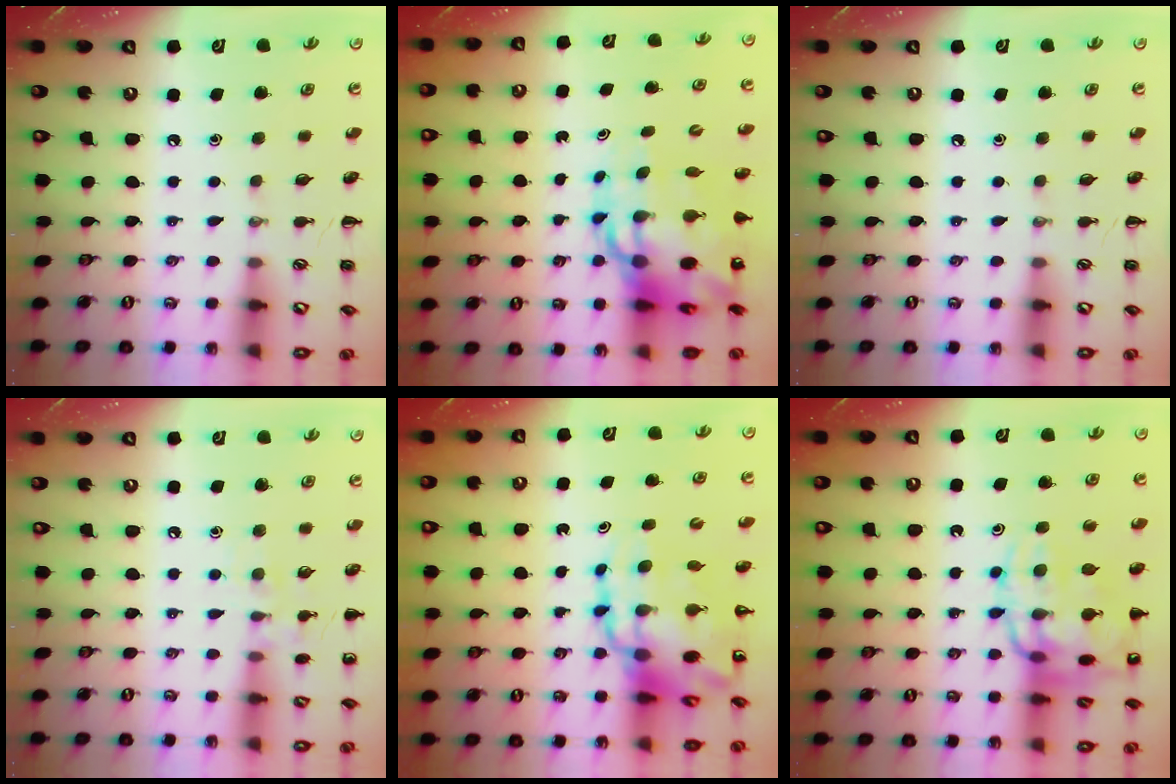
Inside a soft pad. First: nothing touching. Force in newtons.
{"total": 14.4, "press": 13.9, "slide": 4.0}
{"total": 0.0}
{"total": 7.6, "press": 7.4, "slide": 1.7}
{"total": 14.9, "press": 14.3, "slide": 4.1}
{"total": 17.8, "press": 17.7, "slide": 2.1}